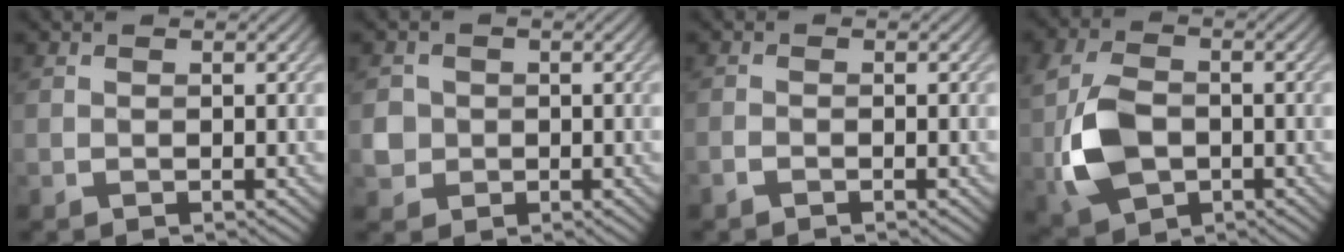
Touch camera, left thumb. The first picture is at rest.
{"total": 2.7, "force": [-0.2, 2.7, 0.5], "torque": [-0.011, -0.005, -0.008]}
{"total": 1.0, "force": [-0.9, 0.2, 0.5], "torque": [-0.013, -0.001, -0.022]}
{"total": 8.1, "force": [-1.5, 5.5, 5.8], "torque": [-0.144, -0.009, -0.032]}